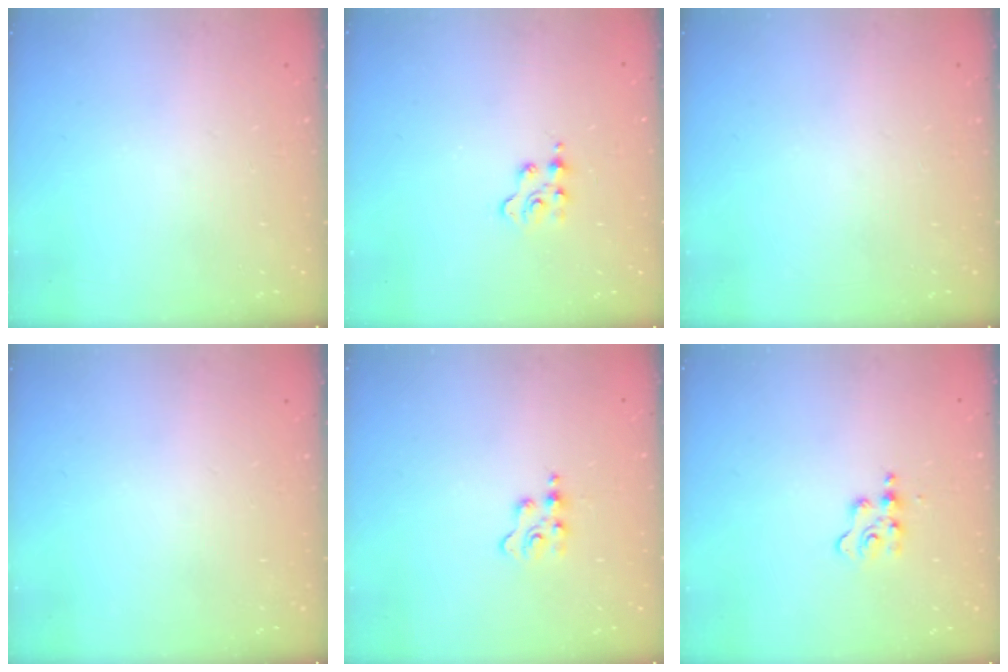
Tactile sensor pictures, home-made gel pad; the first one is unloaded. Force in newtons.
{"total": 2.4, "press": 2.3, "slide": 0.5}
{"total": 0.0}
{"total": 0.0}
{"total": 2.7, "press": 2.7, "slide": 0.5}
{"total": 4.2, "press": 4.1, "slide": 0.6}